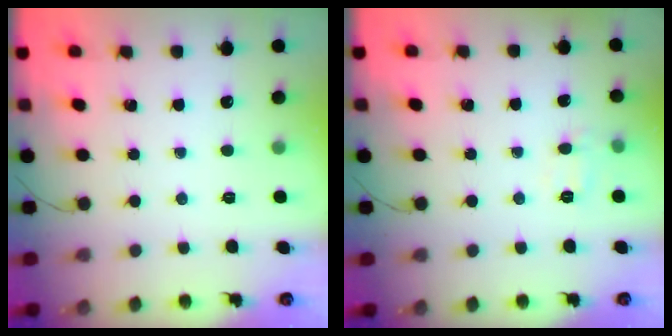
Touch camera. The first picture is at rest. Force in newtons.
{"total": 6.7, "press": 6.5, "slide": 1.4}